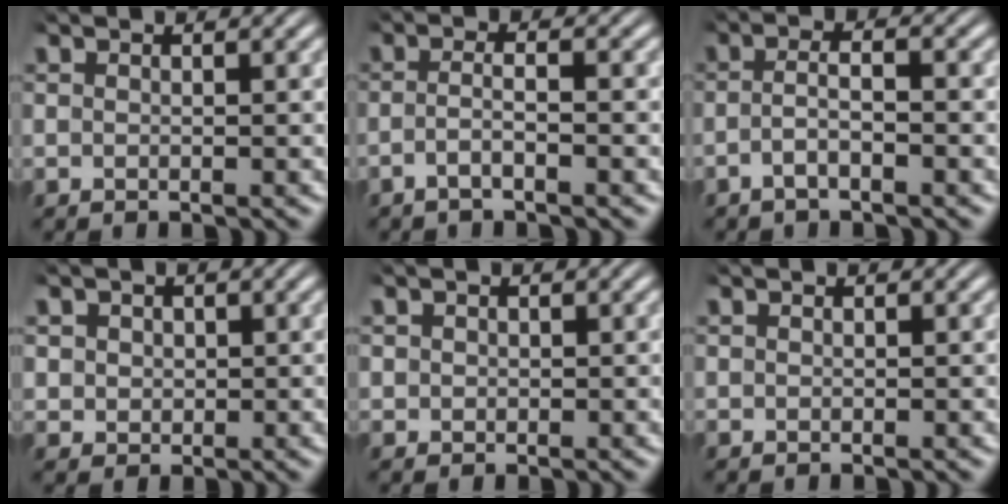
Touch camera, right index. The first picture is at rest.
{"total": 2.5, "force": [-1.7, 0.2, 1.8], "torque": [-0.042, -0.010, -0.029]}
{"total": 2.7, "force": [-1.6, 0.6, 2.1], "torque": [-0.040, -0.004, -0.030]}
{"total": 2.7, "force": [0.7, 2.3, 1.0], "torque": [-0.028, -0.009, 0.019]}
{"total": 1.2, "force": [0.3, 1.1, 0.3], "torque": [-0.014, -0.007, 0.009]}
{"total": 0.0}